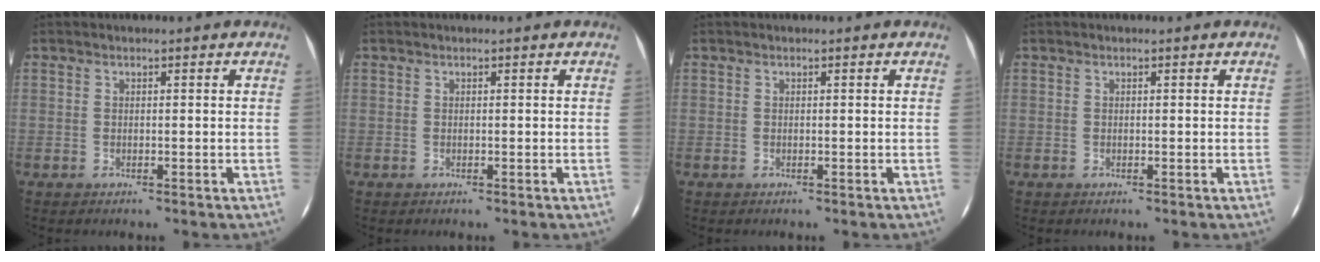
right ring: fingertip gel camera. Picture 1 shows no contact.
{"total": 0.0}
{"total": 0.0}
{"total": 0.0}